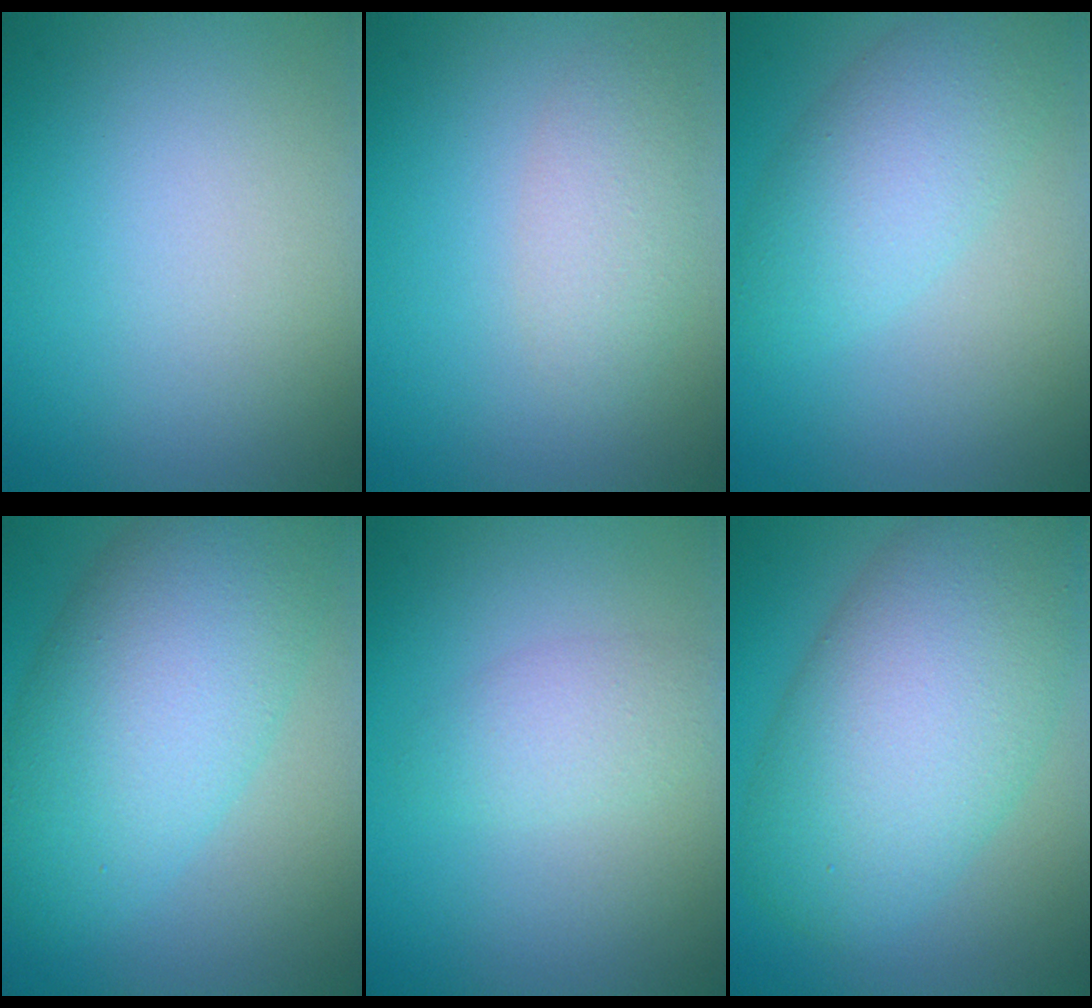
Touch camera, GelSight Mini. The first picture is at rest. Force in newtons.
{"total": 2.5, "press": 2.5, "slide": 0.2}
{"total": 4.8, "press": 4.8, "slide": 0.2}
{"total": 10.0, "press": 10.0, "slide": 0.2}
{"total": 2.1, "press": 2.0, "slide": 0.0}
{"total": 10.4, "press": 10.4, "slide": 0.4}